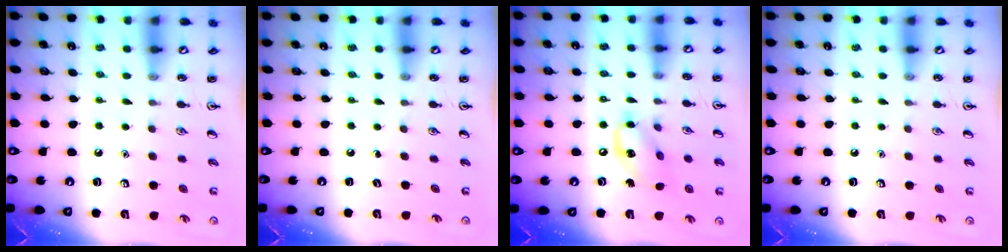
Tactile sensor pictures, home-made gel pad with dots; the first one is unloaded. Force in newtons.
{"total": 0.0}
{"total": 10.7, "press": 10.5, "slide": 2.1}
{"total": 0.0}